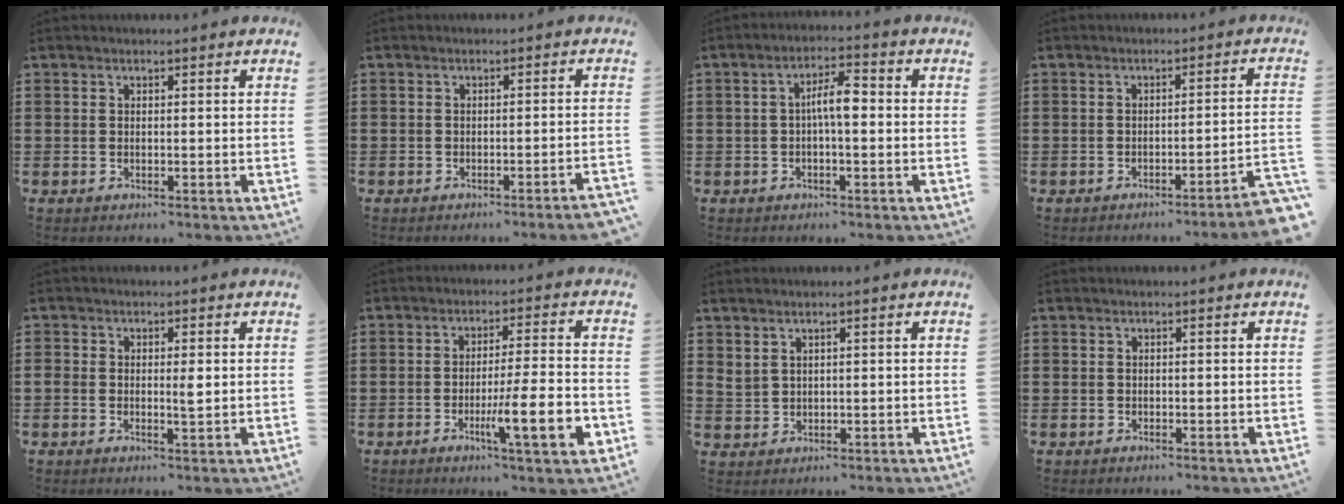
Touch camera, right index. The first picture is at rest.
{"total": 1.6, "force": [-1.4, -0.2, 0.8], "torque": [-0.014, -0.002, -0.026]}
{"total": 4.7, "force": [-0.2, 1.2, 4.5], "torque": [-0.083, 0.011, -0.007]}
{"total": 3.2, "force": [-2.5, -0.5, 2.0], "torque": [-0.034, -0.014, -0.049]}
{"total": 2.1, "force": [0.0, 0.8, 2.0], "torque": [-0.038, 0.001, -0.001]}
{"total": 10.5, "force": [-3.6, 1.3, 9.8], "torque": [-0.149, -0.007, -0.059]}
{"total": 1.9, "force": [1.5, 0.9, 0.6], "torque": [-0.016, 0.003, 0.029]}
{"total": 0.0}